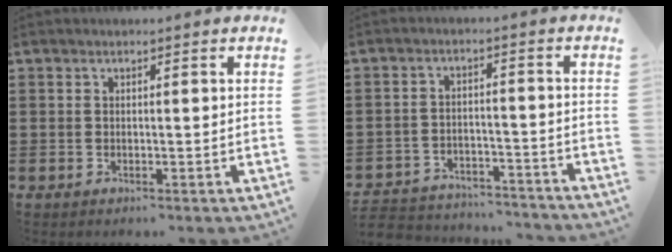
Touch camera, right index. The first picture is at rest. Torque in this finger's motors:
{"motor_torque": [-1.34, 0.80, -1.05, -0.21]}